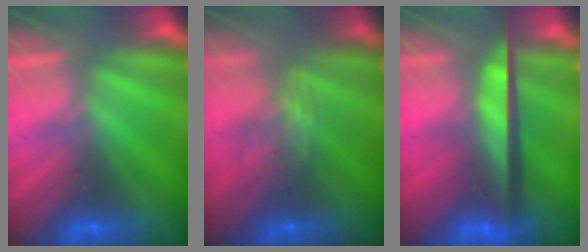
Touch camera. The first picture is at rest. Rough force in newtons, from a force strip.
{"total": 7.2}
{"total": 9.3}